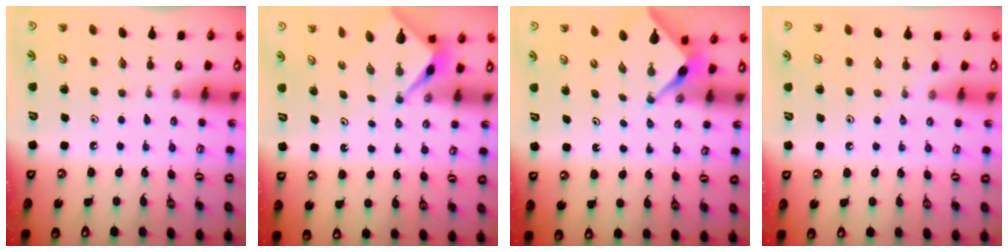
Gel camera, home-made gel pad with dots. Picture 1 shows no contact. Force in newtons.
{"total": 2.5, "press": 2.5, "slide": 0.1}
{"total": 3.1, "press": 3.1, "slide": 0.3}
{"total": 2.9, "press": 2.9, "slide": 0.6}